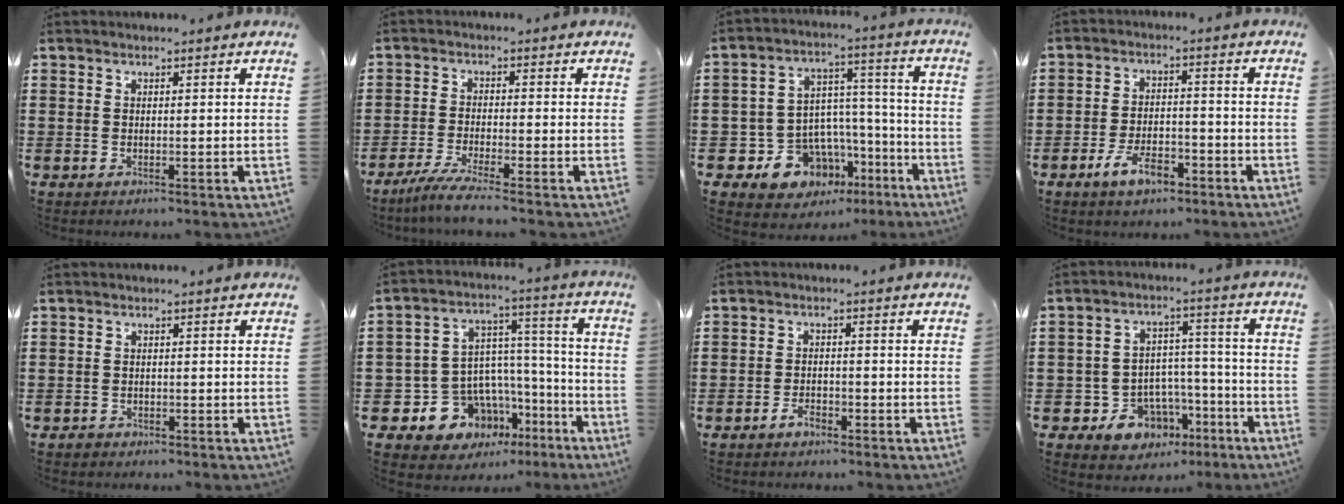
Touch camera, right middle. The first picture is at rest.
{"total": 3.9, "force": [-3.4, -0.2, 2.0], "torque": [-0.048, -0.013, -0.068]}
{"total": 10.0, "force": [-6.2, 7.5, 2.6], "torque": [-0.069, 0.013, -0.101]}
{"total": 6.0, "force": [-3.9, 2.6, 3.8], "torque": [-0.072, 0.011, -0.075]}
{"total": 1.1, "force": [-0.9, 0.7, 0.1], "torque": [-0.003, 0.003, -0.021]}
{"total": 10.0, "force": [-6.2, 7.6, 1.9], "torque": [-0.066, 0.003, -0.104]}
{"total": 2.5, "force": [-2.0, 1.2, 1.1], "torque": [-0.022, 0.005, -0.040]}
{"total": 8.2, "force": [-5.4, 5.9, 1.8], "torque": [-0.041, 0.036, -0.095]}